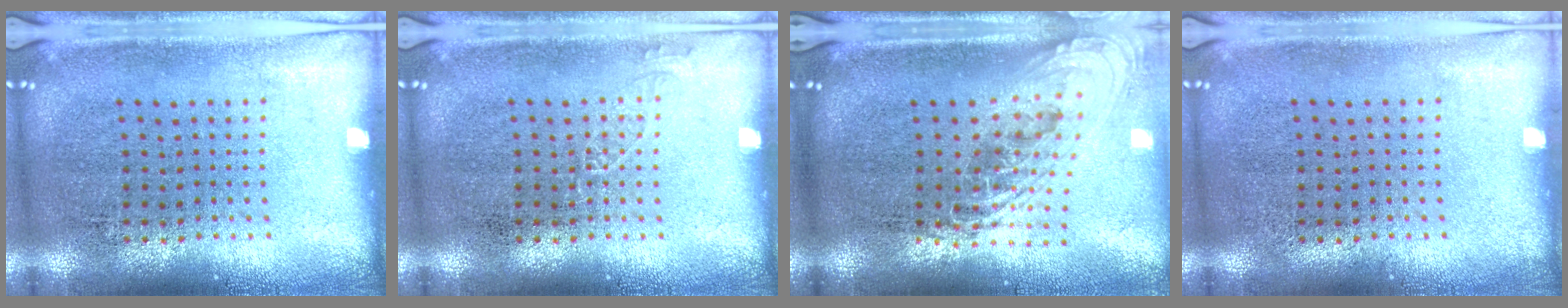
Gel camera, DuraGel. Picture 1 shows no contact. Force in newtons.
{"total": 0.8, "press": 0.8, "slide": 0.1}
{"total": 2.3, "press": 1.6, "slide": 1.6}
{"total": 0.0}